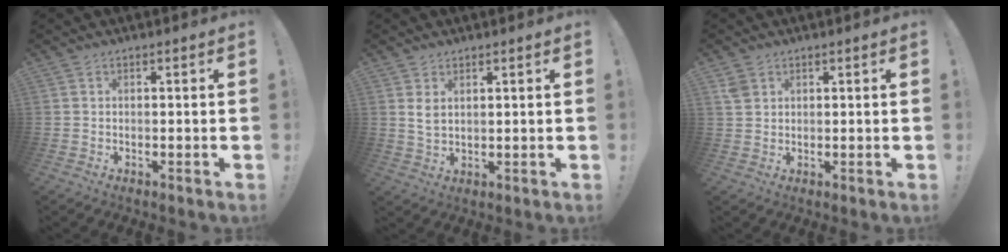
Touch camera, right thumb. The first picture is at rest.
{"total": 3.7, "force": [1.7, 2.2, 2.5], "torque": [-0.040, -0.004, 0.033]}
{"total": 3.3, "force": [1.8, 2.4, 1.3], "torque": [-0.017, -0.003, 0.036]}